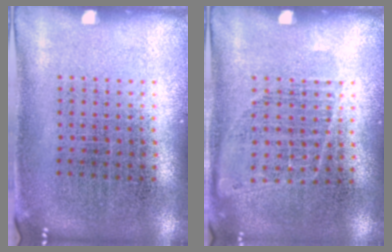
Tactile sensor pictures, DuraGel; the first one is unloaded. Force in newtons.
{"total": 0.9, "press": 0.8, "slide": 0.4}